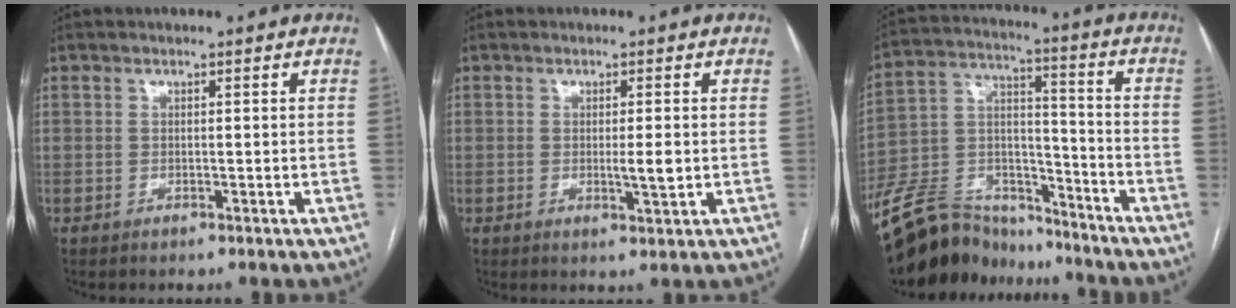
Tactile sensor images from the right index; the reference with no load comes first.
{"total": 2.3, "force": [-0.1, 0.2, 2.3], "torque": [-0.038, -0.004, -0.001]}
{"total": 17.8, "force": [-16.4, 5.8, 3.5], "torque": [-0.081, 0.036, -0.280]}